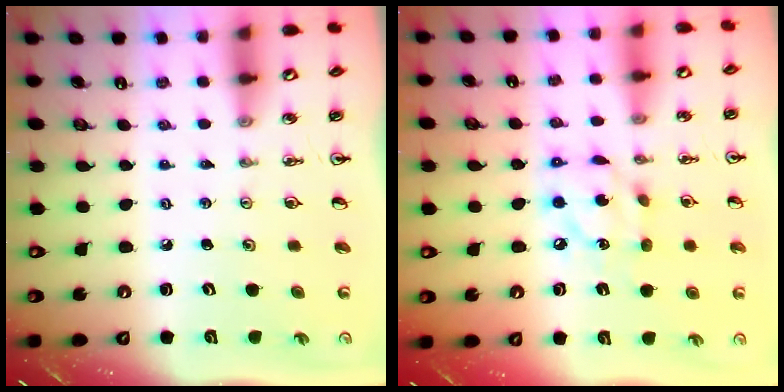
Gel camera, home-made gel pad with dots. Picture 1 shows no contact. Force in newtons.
{"total": 10.6, "press": 10.6, "slide": 0.6}